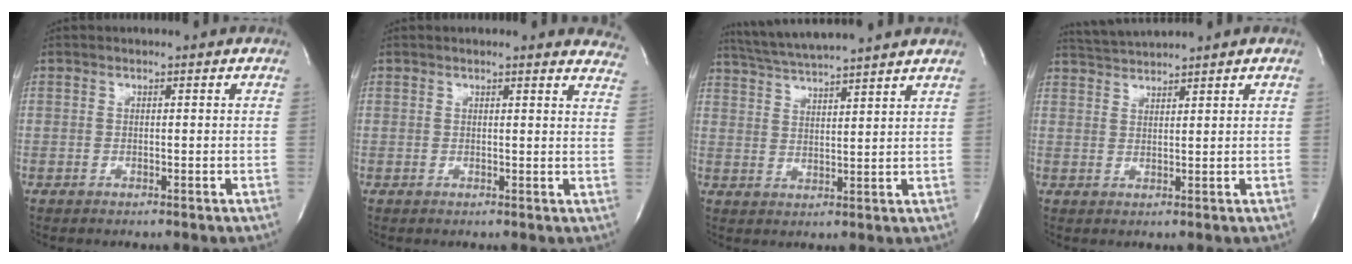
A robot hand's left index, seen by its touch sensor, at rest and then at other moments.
{"total": 11.5, "force": [11.1, 1.8, 2.4], "torque": [0.003, -0.040, 0.089]}
{"total": 12.6, "force": [11.3, -0.8, 5.3], "torque": [-0.102, 0.026, 0.173]}
{"total": 3.8, "force": [3.7, -1.1, 0.2], "torque": [-0.010, 0.012, 0.073]}